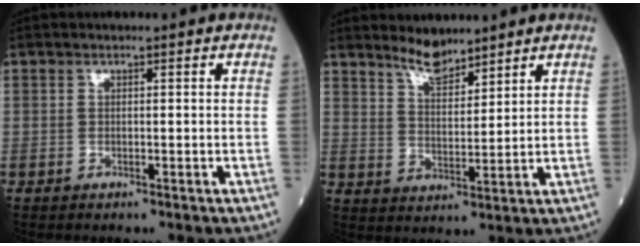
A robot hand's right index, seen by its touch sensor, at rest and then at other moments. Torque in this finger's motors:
{"motor_torque": [-0.17, 0.39, 0.02, 0.00]}